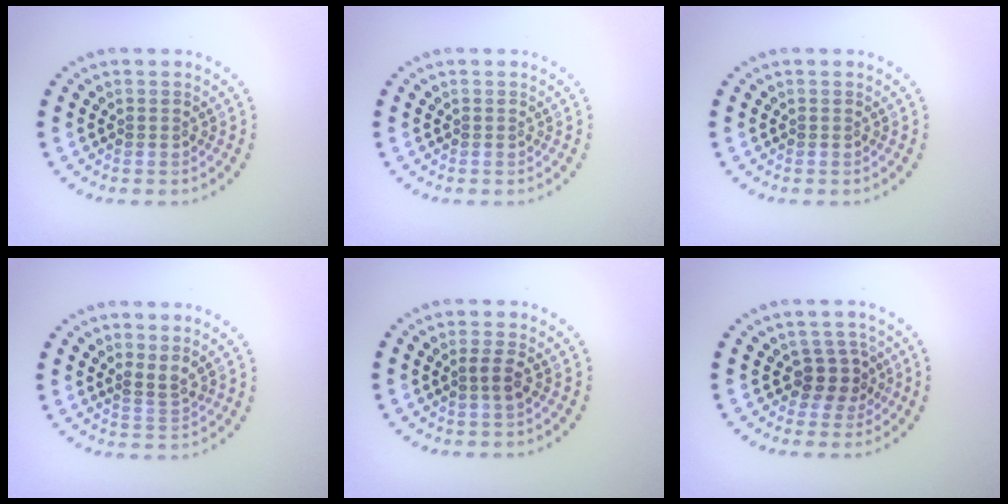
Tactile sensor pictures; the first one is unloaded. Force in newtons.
{"total": 0.0}
{"total": 0.0}
{"total": 1.5, "press": 1.0, "slide": 1.1}
{"total": 1.4, "press": 1.3, "slide": 0.7}
{"total": 2.6, "press": 2.1, "slide": 1.5}